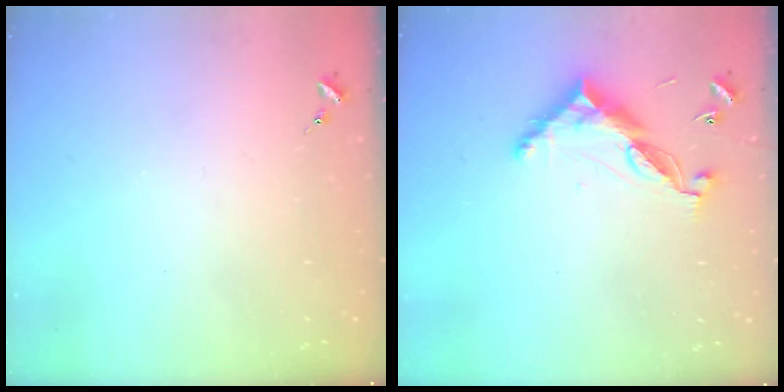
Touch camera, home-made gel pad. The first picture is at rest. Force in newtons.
{"total": 10.4, "press": 10.4, "slide": 0.4}